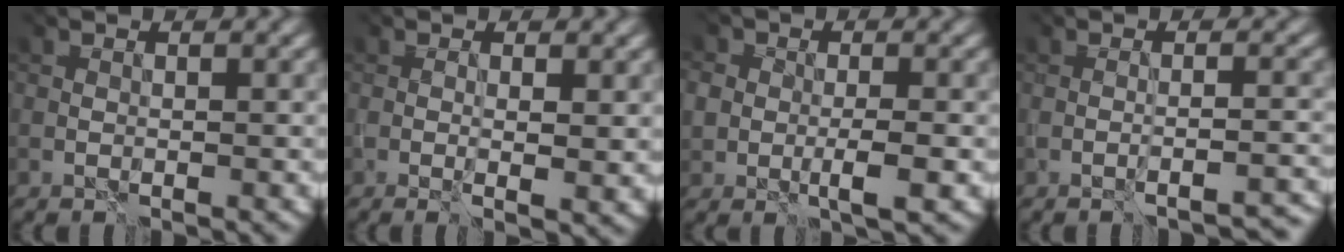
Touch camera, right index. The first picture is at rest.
{"total": 2.1, "force": [0.0, 0.5, 2.1], "torque": [-0.038, -0.009, 0.002]}
{"total": 2.5, "force": [-0.3, 1.6, 1.9], "torque": [-0.033, -0.007, -0.008]}
{"total": 2.5, "force": [-2.1, -0.4, 1.4], "torque": [-0.015, -0.005, -0.029]}